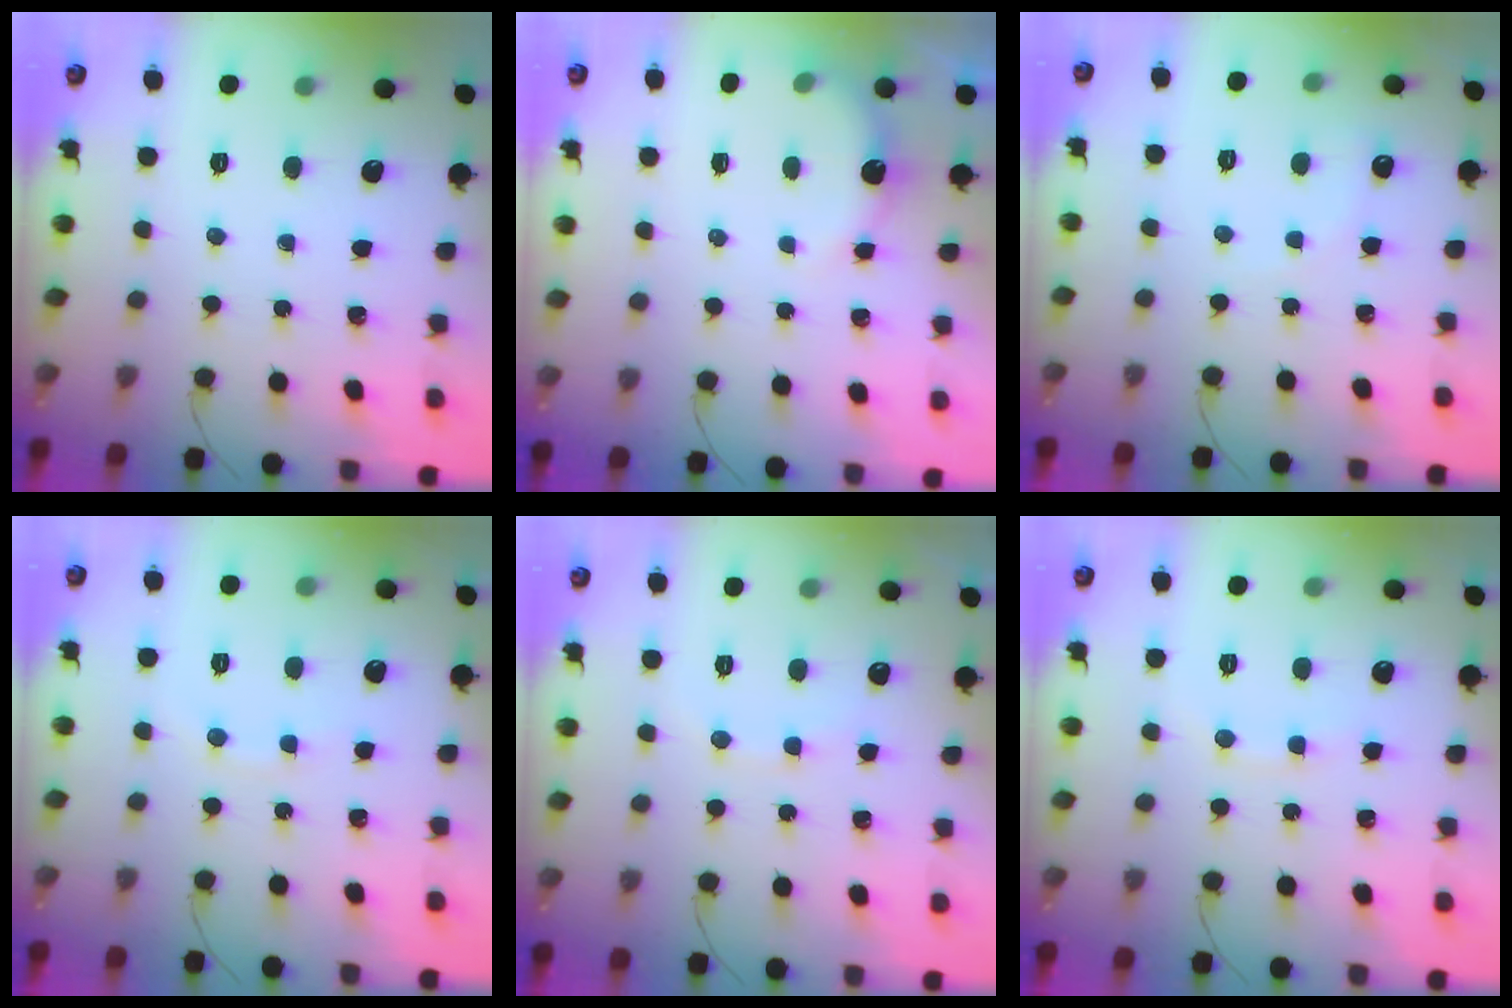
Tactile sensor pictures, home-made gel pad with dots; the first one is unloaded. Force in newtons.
{"total": 2.9, "press": 2.9, "slide": 0.5}
{"total": 5.3, "press": 5.2, "slide": 1.0}
{"total": 5.7, "press": 5.6, "slide": 1.0}
{"total": 7.2, "press": 7.1, "slide": 1.4}
{"total": 6.1, "press": 6.0, "slide": 1.5}